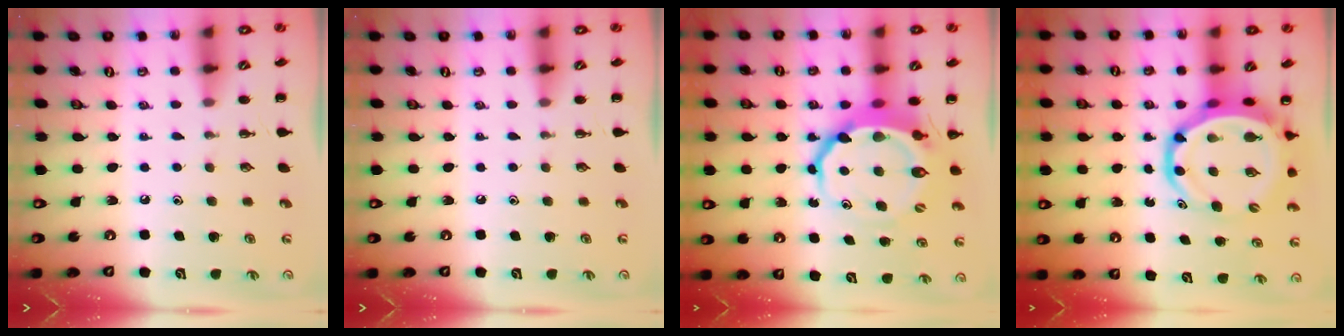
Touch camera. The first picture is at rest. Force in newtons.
{"total": 0.0}
{"total": 9.9, "press": 9.6, "slide": 2.3}
{"total": 11.0, "press": 10.6, "slide": 3.2}